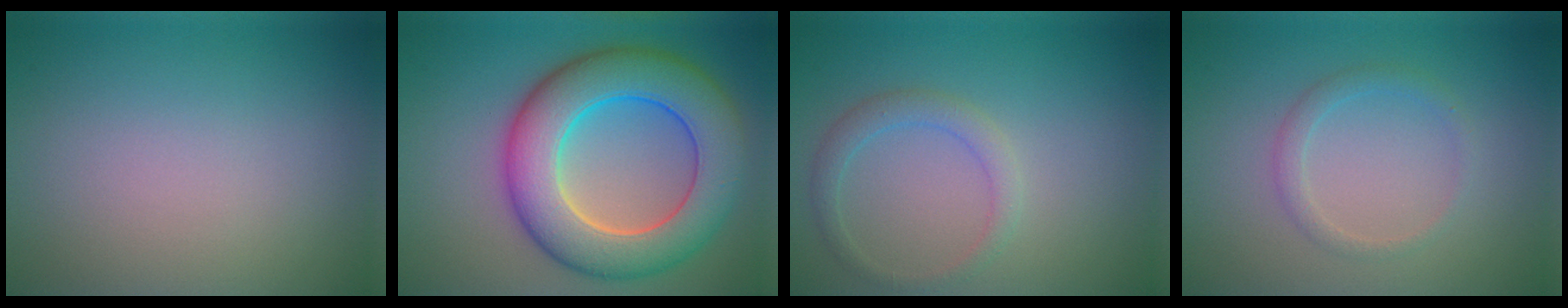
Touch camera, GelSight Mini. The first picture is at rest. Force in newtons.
{"total": 10.5, "press": 10.5, "slide": 0.1}
{"total": 2.0, "press": 2.0, "slide": 0.1}
{"total": 1.5, "press": 1.5, "slide": 0.1}